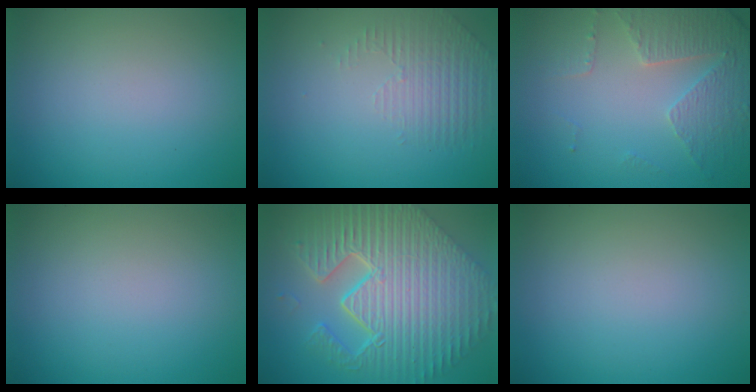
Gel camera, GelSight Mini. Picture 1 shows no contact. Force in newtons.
{"total": 1.5, "press": 0.9, "slide": 1.2}
{"total": 4.6, "press": 3.4, "slide": 3.1}
{"total": 0.0}
{"total": 12.0, "press": 7.8, "slide": 9.1}
{"total": 0.0}